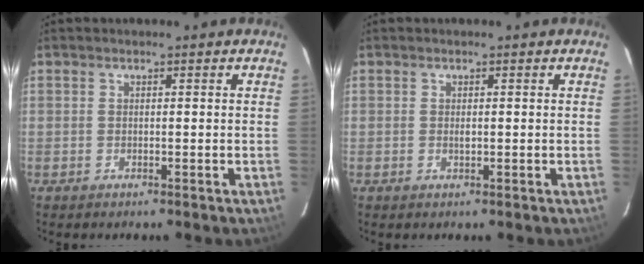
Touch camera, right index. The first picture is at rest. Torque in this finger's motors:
{"motor_torque": [0.02, 0.07, 0.00, 0.00]}